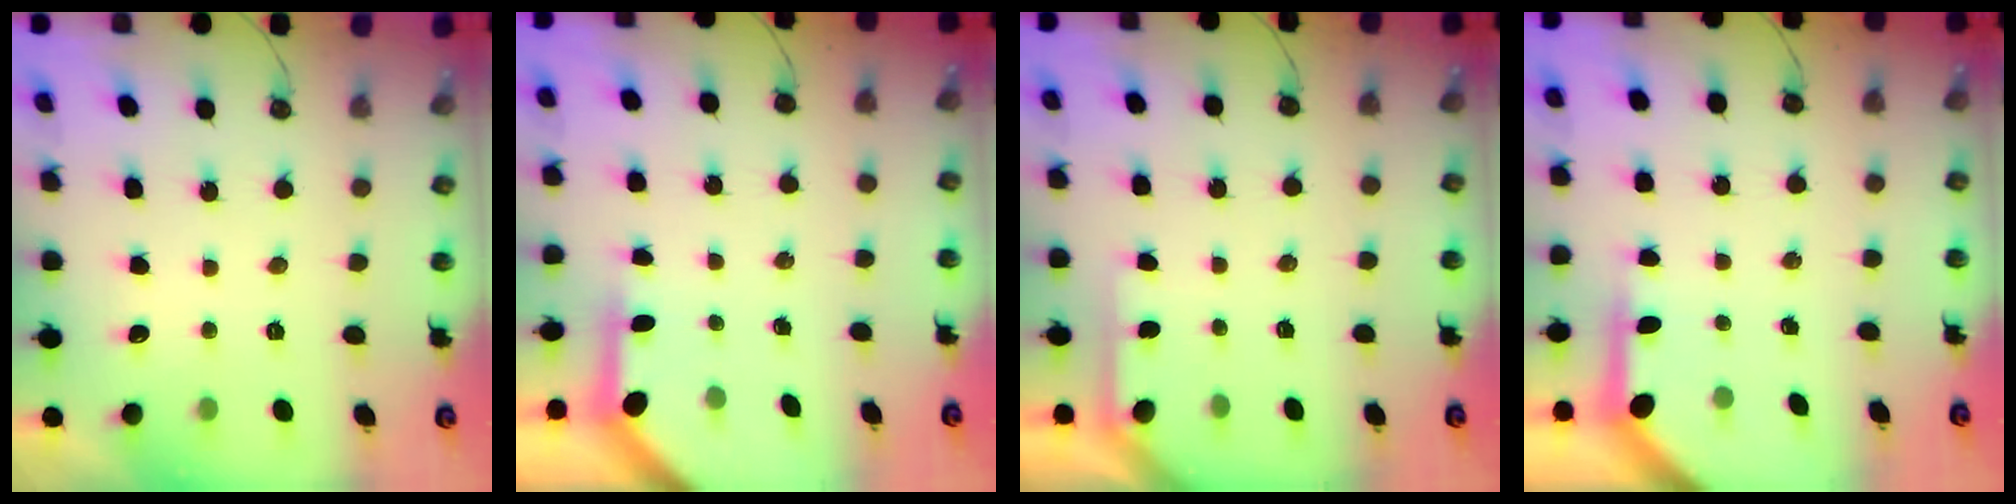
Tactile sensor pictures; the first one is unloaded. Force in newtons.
{"total": 3.3, "press": 3.3, "slide": 0.3}
{"total": 2.9, "press": 2.8, "slide": 0.2}
{"total": 4.6, "press": 4.5, "slide": 0.4}